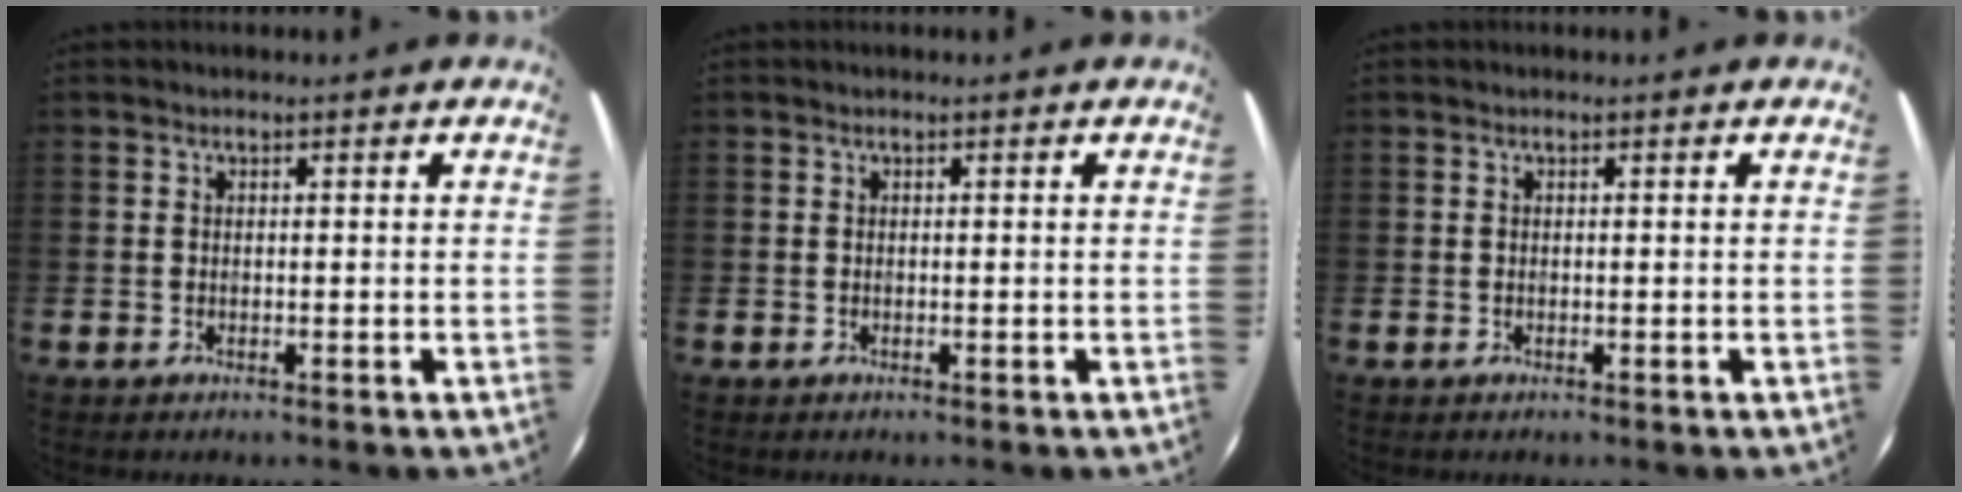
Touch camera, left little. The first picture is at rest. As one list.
[{"total": 0.0}, {"total": 0.0}]